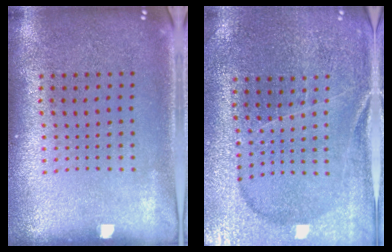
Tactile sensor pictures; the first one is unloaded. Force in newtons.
{"total": 1.8, "press": 1.8, "slide": 0.2}